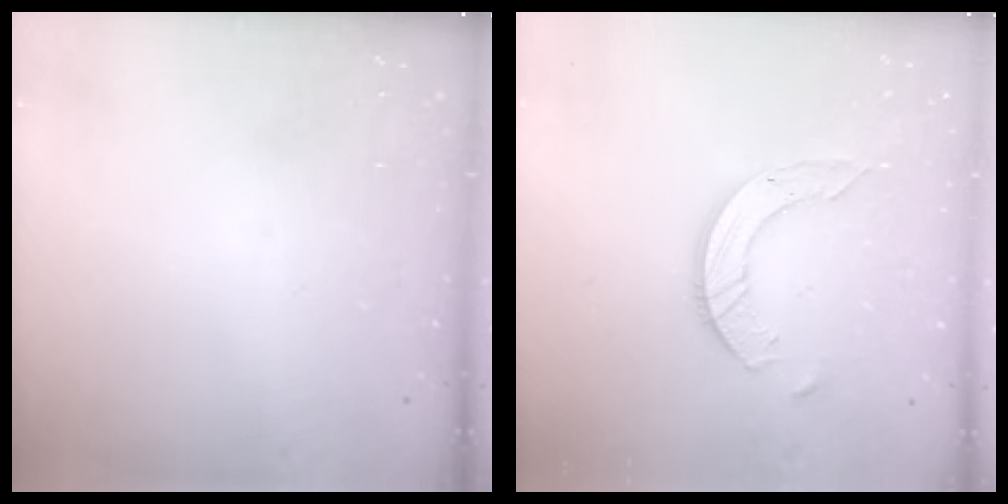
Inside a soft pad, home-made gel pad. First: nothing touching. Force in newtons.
{"total": 7.9, "press": 7.8, "slide": 0.7}